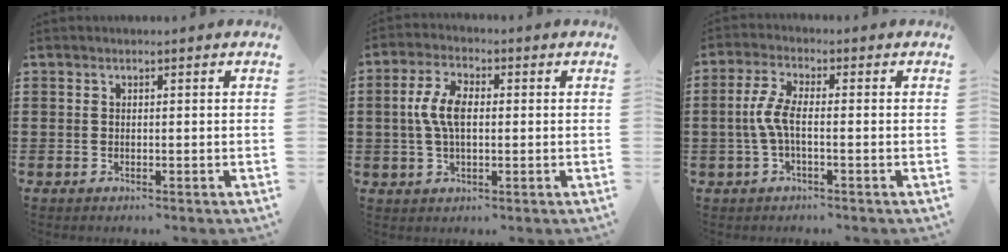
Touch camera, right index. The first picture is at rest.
{"total": 6.3, "force": [0.3, 3.1, 5.5], "torque": [-0.127, 0.005, -0.004]}
{"total": 4.6, "force": [-0.8, 1.5, 4.3], "torque": [-0.113, -0.008, -0.026]}